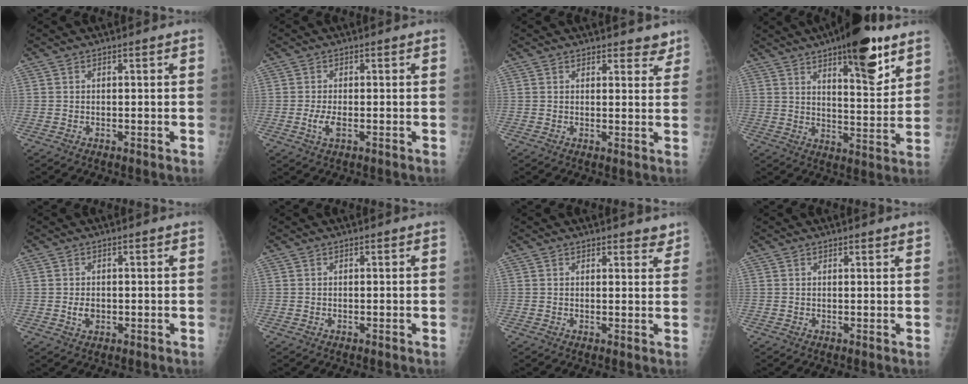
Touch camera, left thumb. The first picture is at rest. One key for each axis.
{"total": 2.9, "fx": -0.4, "fy": 1.3, "fz": 2.6, "tx": -0.059, "ty": -0.006, "tz": -0.010}
{"total": 3.9, "fx": 3.3, "fy": 1.7, "fz": 1.4, "tx": 0.013, "ty": -0.018, "tz": 0.039}
{"total": 15.8, "fx": 9.4, "fy": 4.9, "fz": 11.7, "tx": -0.135, "ty": -0.053, "tz": 0.137}
{"total": 2.1, "fx": -0.1, "fy": 1.5, "fz": 1.5, "tx": -0.022, "ty": -0.001, "tz": 0.002}
{"total": 0.0}
{"total": 3.5, "fx": 2.9, "fy": 1.3, "fz": 1.3, "tx": 0.009, "ty": -0.015, "tz": 0.034}
{"total": 2.0, "fx": 1.6, "fy": 0.4, "fz": 1.0, "tx": -0.007, "ty": -0.003, "tz": 0.021}